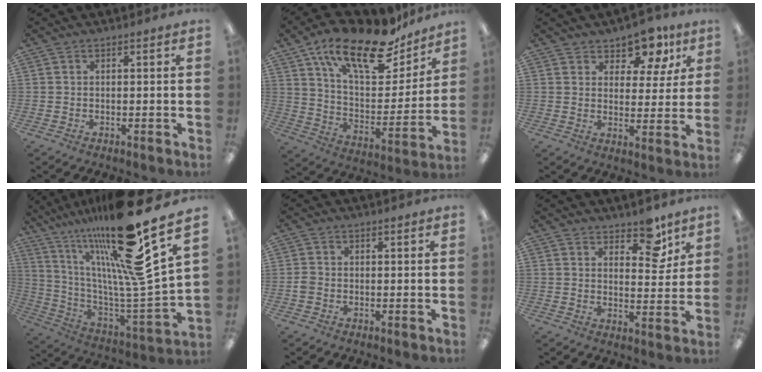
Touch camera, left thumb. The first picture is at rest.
{"total": 22.0, "force": [15.6, 8.6, 12.9], "torque": [-0.208, -0.096, 0.266]}
{"total": 9.2, "force": [7.2, 4.7, 3.3], "torque": [-0.048, -0.044, 0.130]}
{"total": 26.5, "force": [17.5, 4.5, 19.4], "torque": [-0.303, -0.116, 0.279]}
{"total": 1.5, "force": [-0.4, 1.2, 0.8], "torque": [-0.013, 0.003, -0.008]}
{"total": 8.3, "force": [6.3, 3.7, 3.9], "torque": [-0.031, -0.042, 0.106]}